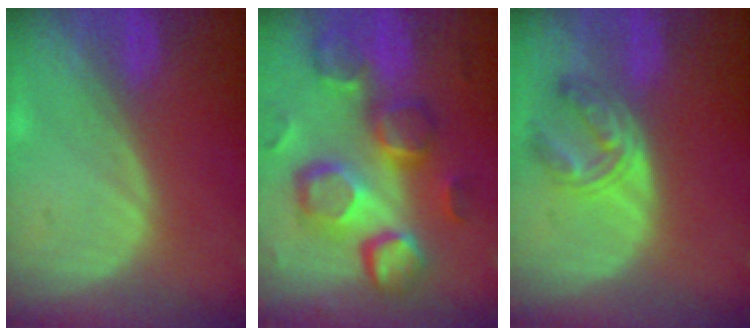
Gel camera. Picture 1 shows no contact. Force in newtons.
{"total": 13.0, "press": 11.4, "slide": 6.3}
{"total": 5.5, "press": 5.4, "slide": 1.0}